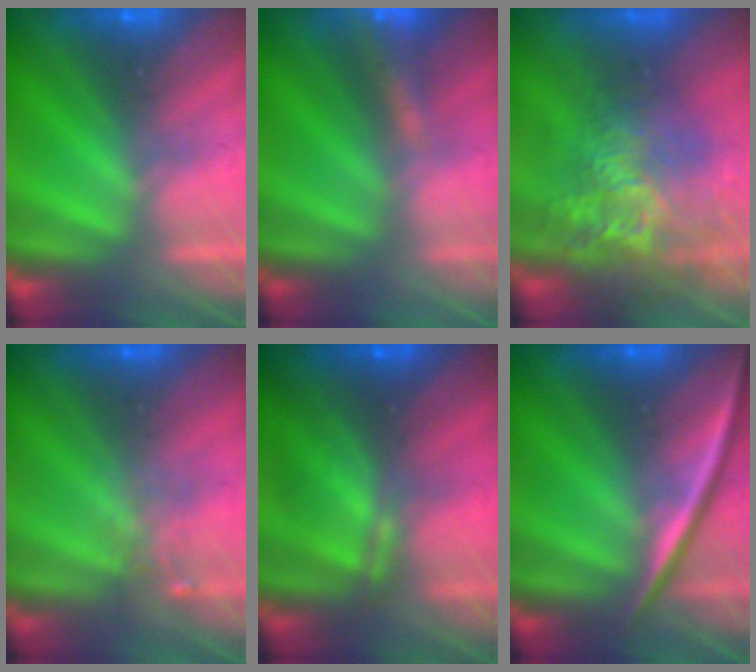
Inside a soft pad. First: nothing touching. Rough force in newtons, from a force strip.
{"total": 5.8}
{"total": 11.8}
{"total": 2.2}
{"total": 7.4}
{"total": 2.2}